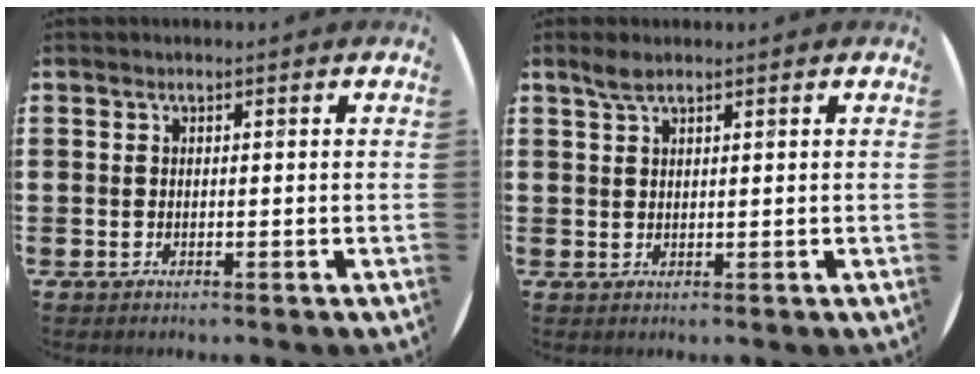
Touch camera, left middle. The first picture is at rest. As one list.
[{"total": 1.9, "force": [1.6, 0.5, 1.0], "torque": [-0.021, 0.005, 0.028]}]